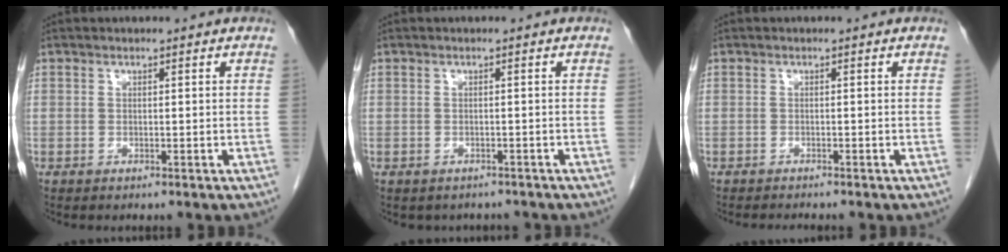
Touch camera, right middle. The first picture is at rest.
{"total": 3.1, "force": [-2.7, 1.6, 0.4], "torque": [-0.008, 0.005, -0.032]}
{"total": 1.9, "force": [-1.8, 0.0, 0.7], "torque": [-0.013, -0.005, -0.023]}